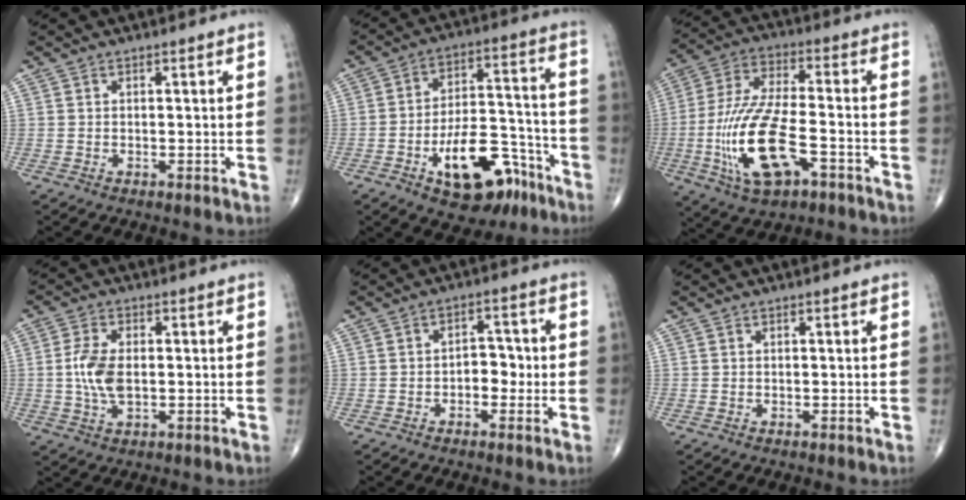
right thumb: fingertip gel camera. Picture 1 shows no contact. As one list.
[{"total": 17.2, "force": [-9.0, 8.4, 11.9], "torque": [-0.153, 0.074, -0.130]}, {"total": 17.6, "force": [-5.9, 7.1, 15.0], "torque": [-0.315, 0.025, -0.099]}, {"total": 6.9, "force": [-0.1, 3.7, 5.9], "torque": [-0.126, -0.001, -0.003]}, {"total": 4.3, "force": [-0.9, 2.8, 3.1], "torque": [-0.019, 0.017, -0.021]}, {"total": 0.0}]